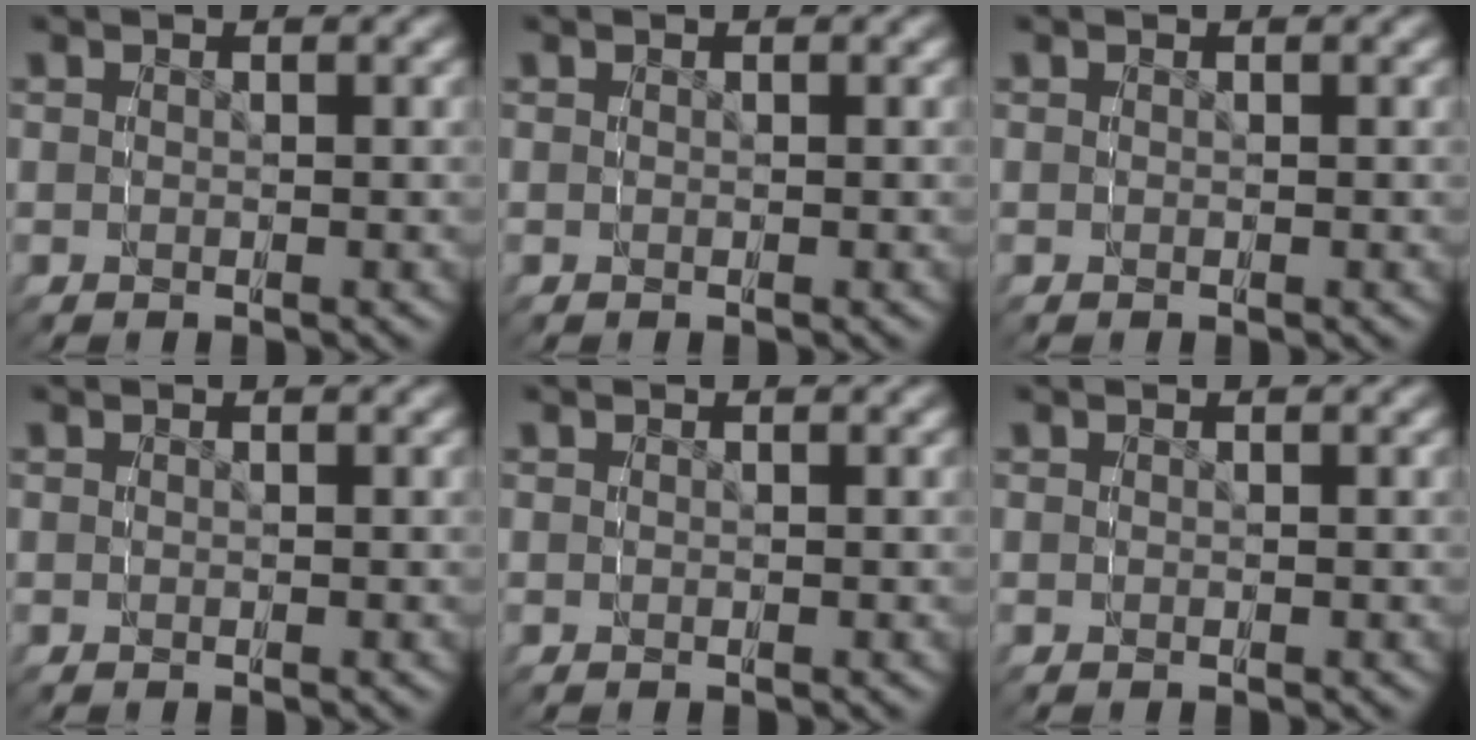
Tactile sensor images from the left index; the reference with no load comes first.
{"total": 0.0}
{"total": 0.0}
{"total": 0.0}
{"total": 0.0}
{"total": 0.0}